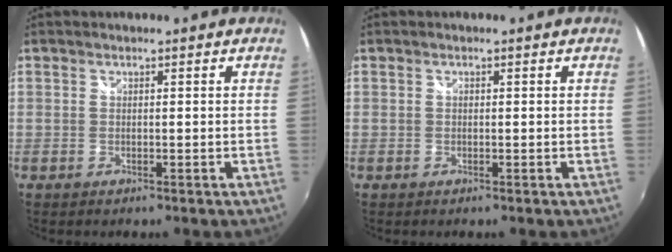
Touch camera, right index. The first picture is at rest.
{"total": 0.0}